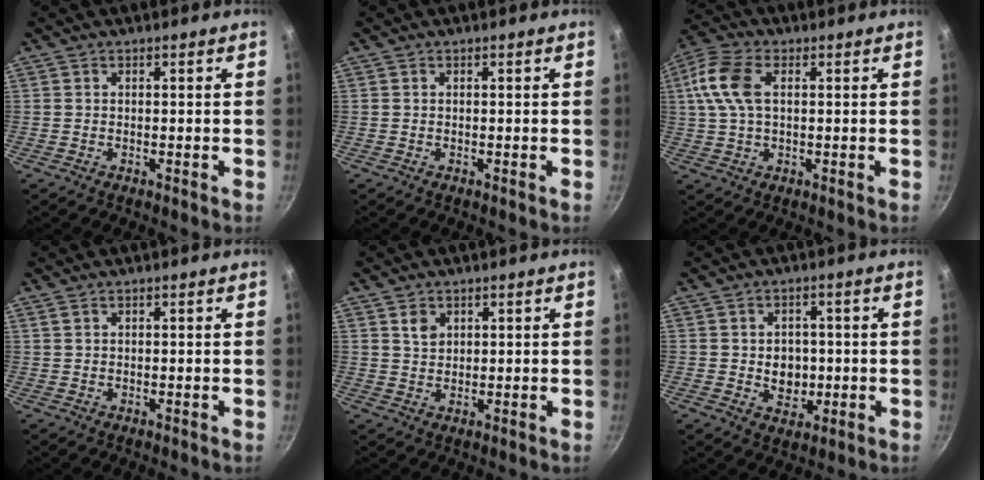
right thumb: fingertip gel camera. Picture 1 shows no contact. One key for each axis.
{"total": 0.0}
{"total": 9.9, "fx": 2.0, "fy": 5.7, "fz": 7.8, "tx": -0.162, "ty": 0.016, "tz": 0.029}
{"total": 0.8, "fx": 0.6, "fy": 0.3, "fz": 0.5, "tx": -0.011, "ty": 0.002, "tz": 0.012}
{"total": 3.0, "fx": 1.4, "fy": 2.2, "fz": 1.5, "tx": -0.017, "ty": -0.002, "tz": 0.029}
{"total": 6.1, "fx": -0.4, "fy": 4.9, "fz": 3.5, "tx": -0.025, "ty": 0.000, "tz": -0.001}